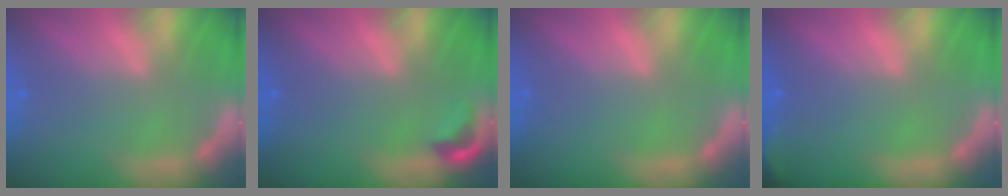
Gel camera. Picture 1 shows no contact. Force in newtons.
{"total": 1.9}
{"total": 0.0}
{"total": 2.4}